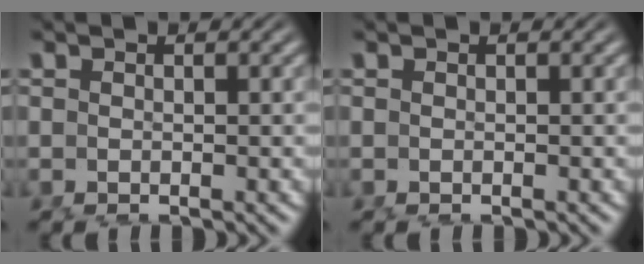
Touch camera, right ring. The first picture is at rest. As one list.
[{"total": 0.0}]